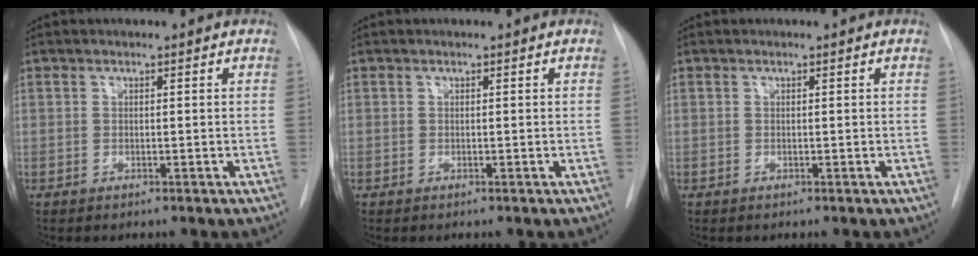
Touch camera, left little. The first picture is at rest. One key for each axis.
{"total": 0.0}
{"total": 0.0}